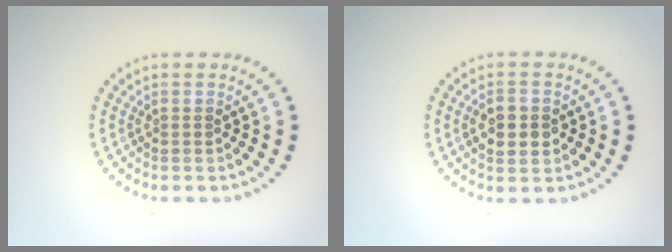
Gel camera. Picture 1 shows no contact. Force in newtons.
{"total": 2.9, "press": 2.9, "slide": 0.1}